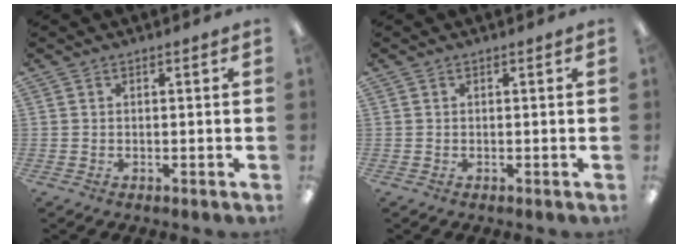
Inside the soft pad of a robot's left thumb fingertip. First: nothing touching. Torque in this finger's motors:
{"motor_torque": [0.00, 0.00, 0.00, 0.00, 0.00]}